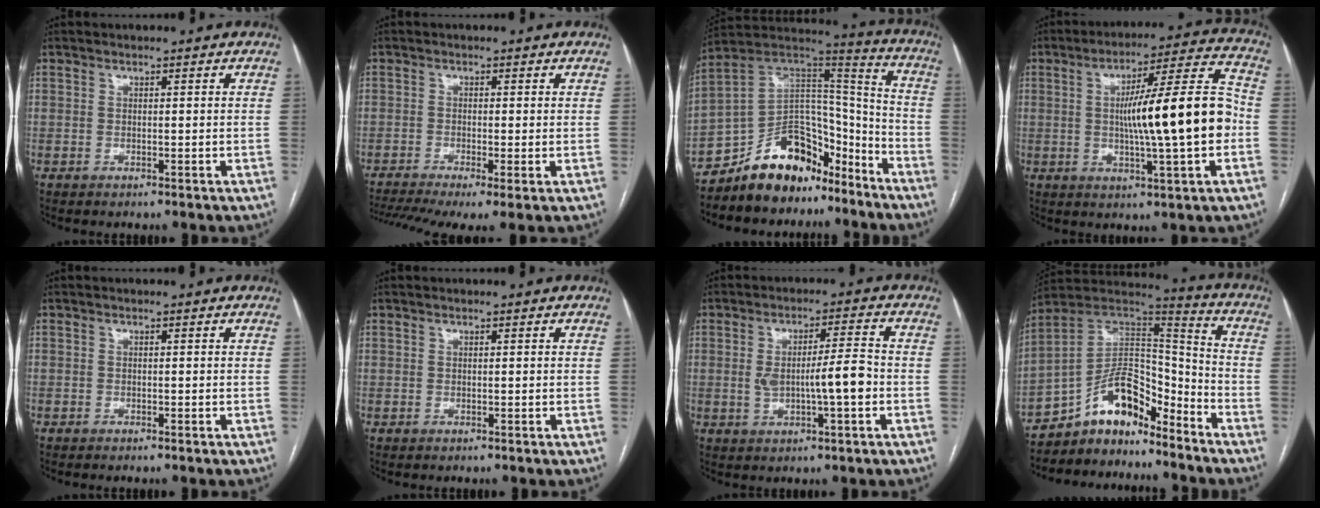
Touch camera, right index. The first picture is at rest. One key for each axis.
{"total": 9.1, "fx": -5.7, "fy": 1.9, "fz": 6.9, "tx": -0.128, "ty": -0.011, "tz": -0.095}
{"total": 14.6, "fx": -11.3, "fy": 6.4, "fz": 6.6, "tx": -0.104, "ty": 0.057, "tz": -0.196}
{"total": 16.4, "fx": -1.2, "fy": 0.7, "fz": 16.3, "tx": -0.252, "ty": 0.018, "tz": -0.019}
{"total": 0.7, "fx": -0.6, "fy": 0.1, "fz": 0.3, "tx": -0.007, "ty": 0.000, "tz": -0.010}
{"total": 0.0}
{"total": 7.5, "fx": -1.0, "fy": 1.2, "fz": 7.3, "tx": -0.128, "ty": 0.009, "tz": -0.013}
{"total": 12.6, "fx": -10.1, "fy": 4.6, "fz": 6.0, "tx": -0.094, "ty": 0.053, "tz": -0.178}